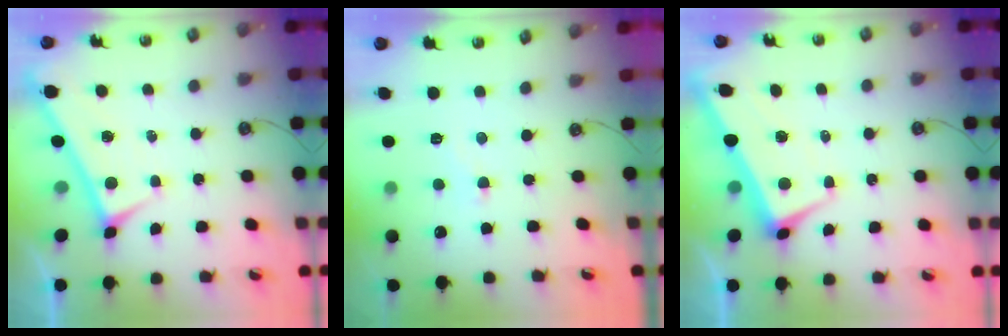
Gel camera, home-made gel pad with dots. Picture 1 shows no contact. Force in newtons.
{"total": 2.7, "press": 2.5, "slide": 0.9}
{"total": 1.2, "press": 0.3, "slide": 1.1}